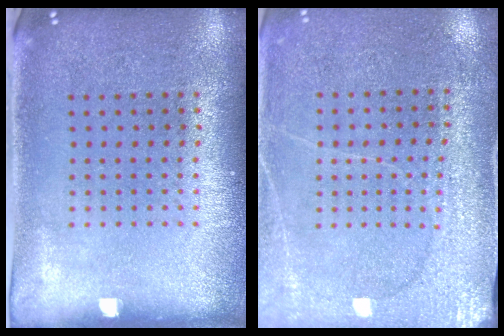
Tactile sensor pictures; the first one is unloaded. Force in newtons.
{"total": 2.7, "press": 2.7, "slide": 0.4}